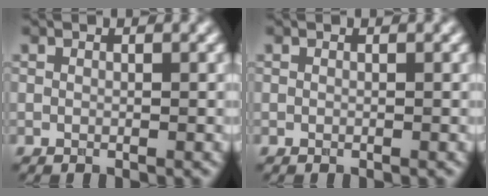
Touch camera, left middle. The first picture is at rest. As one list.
[{"total": 0.0}]